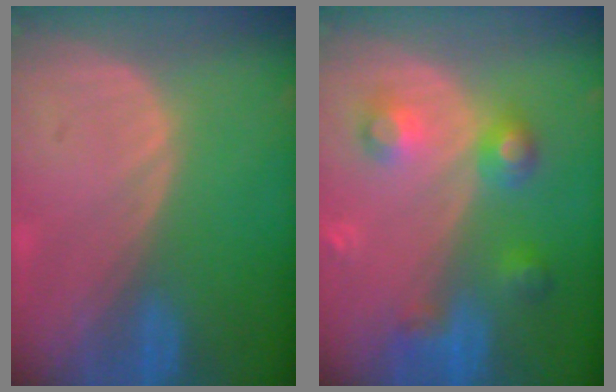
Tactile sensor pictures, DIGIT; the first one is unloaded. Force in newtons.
{"total": 6.0, "press": 6.0, "slide": 0.3}